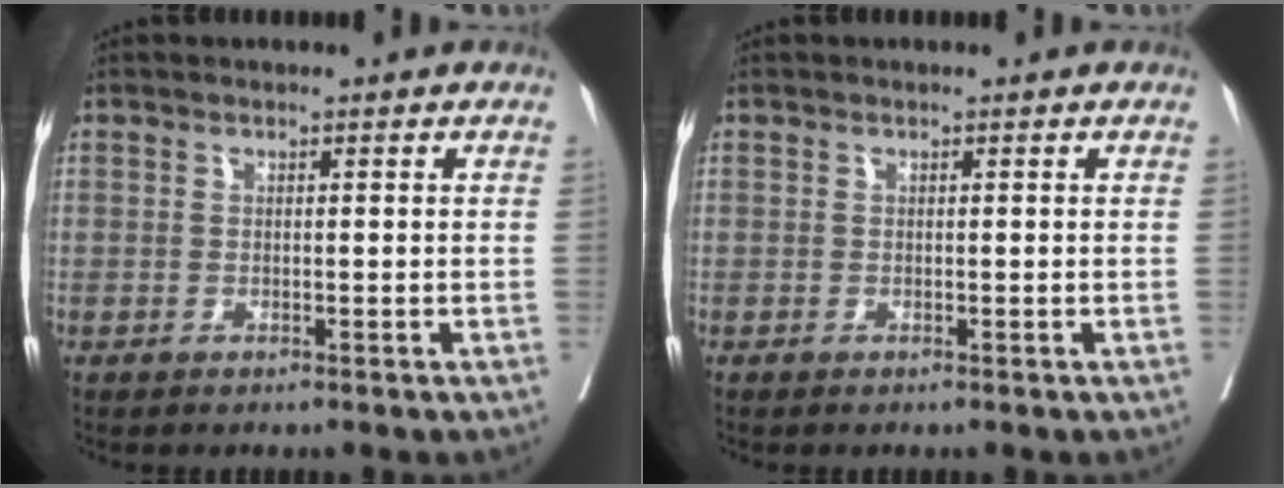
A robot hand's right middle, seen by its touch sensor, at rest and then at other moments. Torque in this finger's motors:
{"motor_torque": [0.21, -0.16, -0.01, 0.01]}